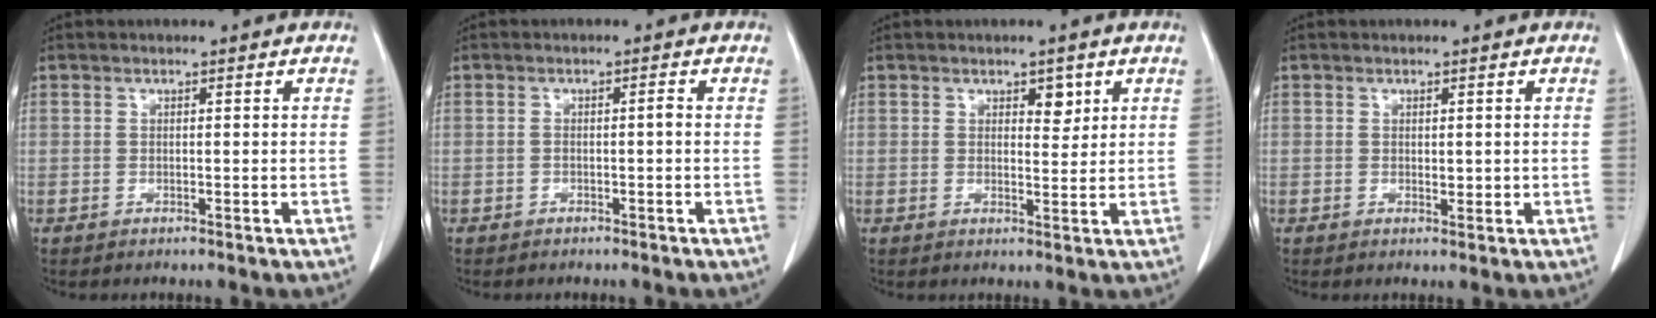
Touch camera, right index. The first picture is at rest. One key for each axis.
{"total": 0.9, "fx": -0.2, "fy": 0.1, "fz": 0.9, "tx": -0.015, "ty": 0.002, "tz": -0.003}
{"total": 2.5, "fx": 1.4, "fy": 1.3, "fz": 1.7, "tx": -0.019, "ty": -0.003, "tz": 0.021}
{"total": 1.2, "fx": 0.2, "fy": 0.7, "fz": 1.0, "tx": -0.013, "ty": -0.004, "tz": 0.006}